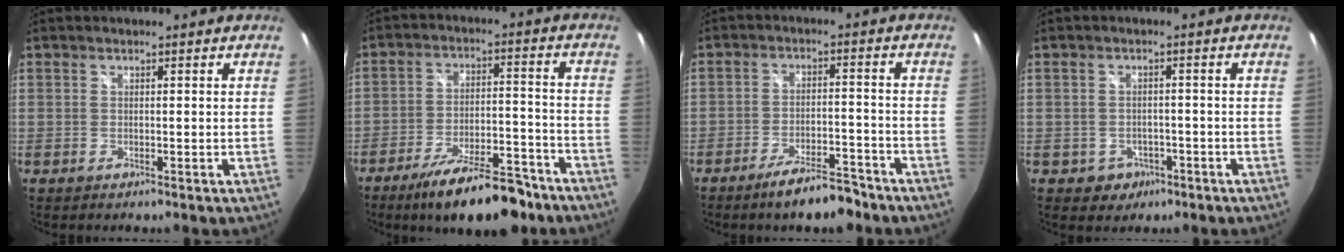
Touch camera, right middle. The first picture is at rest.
{"total": 16.5, "force": [-12.6, 4.7, 9.6], "torque": [-0.166, -0.008, -0.183]}
{"total": 8.4, "force": [-6.7, 2.1, 4.6], "torque": [-0.087, 0.005, -0.102]}
{"total": 4.3, "force": [-1.9, 3.7, 1.0], "torque": [-0.033, 0.008, -0.018]}